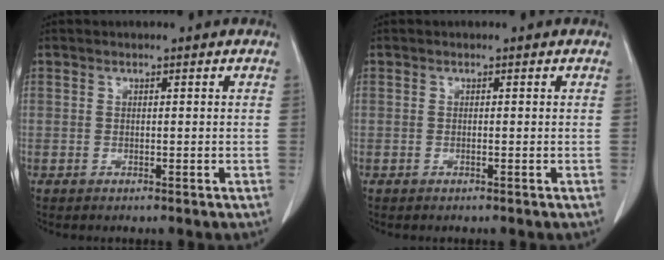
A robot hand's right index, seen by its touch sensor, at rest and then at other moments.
{"total": 0.0}